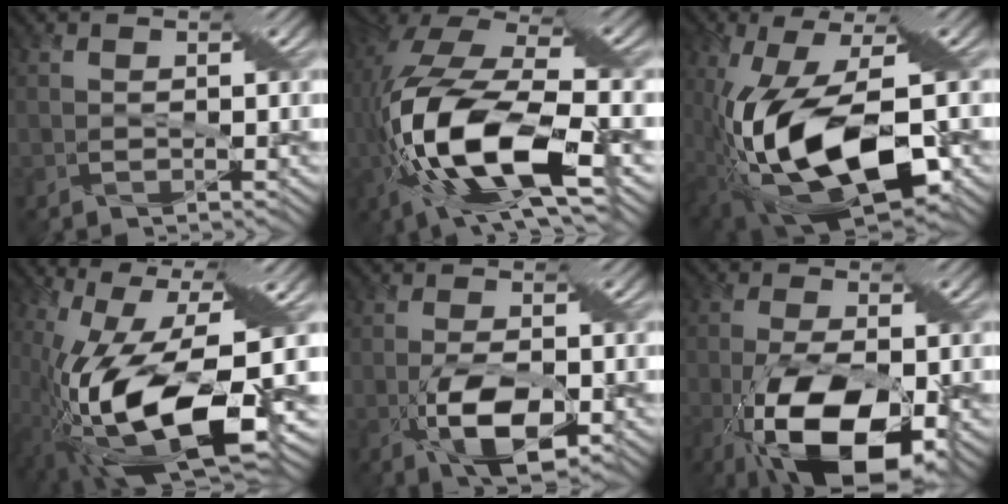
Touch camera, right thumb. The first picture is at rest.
{"total": 17.3, "force": [-3.1, 7.8, 15.2], "torque": [-0.345, -0.009, -0.043]}
{"total": 15.4, "force": [-3.5, 7.3, 13.1], "torque": [-0.267, -0.029, -0.053]}
{"total": 17.9, "force": [-4.9, 6.7, 15.8], "torque": [-0.312, -0.026, -0.075]}
{"total": 8.1, "force": [-2.9, 3.4, 6.7], "torque": [-0.128, -0.009, -0.050]}
{"total": 16.0, "force": [-6.8, 7.5, 12.4], "torque": [-0.233, -0.032, -0.112]}